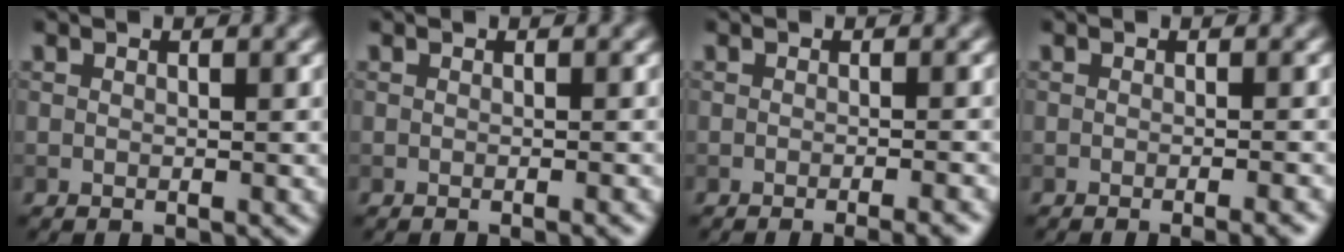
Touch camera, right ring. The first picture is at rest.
{"total": 0.8, "force": [-0.4, 0.2, 0.7], "torque": [-0.004, 0.000, -0.007]}
{"total": 3.4, "force": [-1.8, 1.0, 2.7], "torque": [-0.013, 0.008, -0.022]}
{"total": 2.8, "force": [-1.4, 0.9, 2.3], "torque": [-0.010, 0.003, -0.017]}